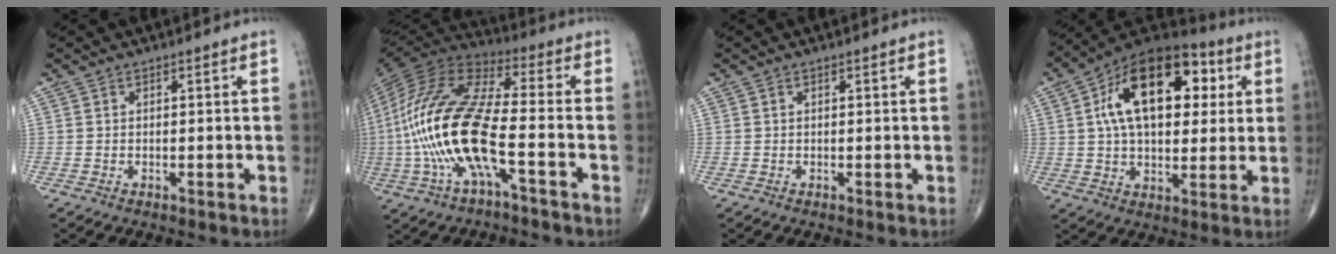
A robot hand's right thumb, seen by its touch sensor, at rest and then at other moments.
{"total": 21.7, "force": [-4.9, 6.8, 20.0], "torque": [-0.443, 0.031, -0.091]}
{"total": 0.0}
{"total": 21.9, "force": [5.5, 12.6, 17.1], "torque": [-0.241, 0.013, 0.079]}